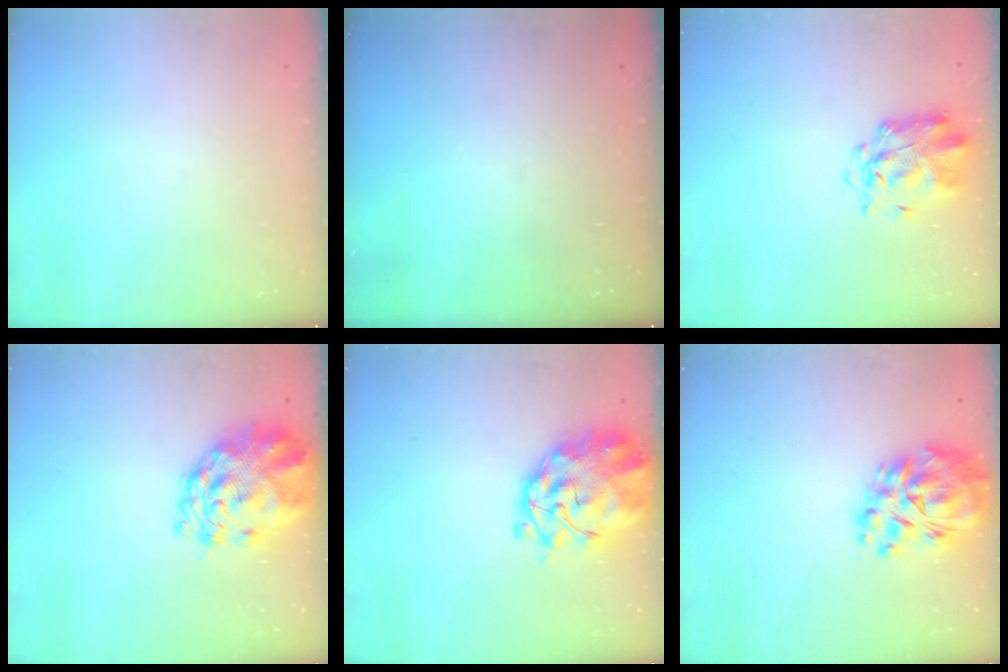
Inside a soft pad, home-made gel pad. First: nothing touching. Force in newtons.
{"total": 0.0}
{"total": 2.9, "press": 2.8, "slide": 0.7}
{"total": 4.3, "press": 4.0, "slide": 1.5}
{"total": 4.4, "press": 4.0, "slide": 1.9}
{"total": 17.0, "press": 16.2, "slide": 5.3}